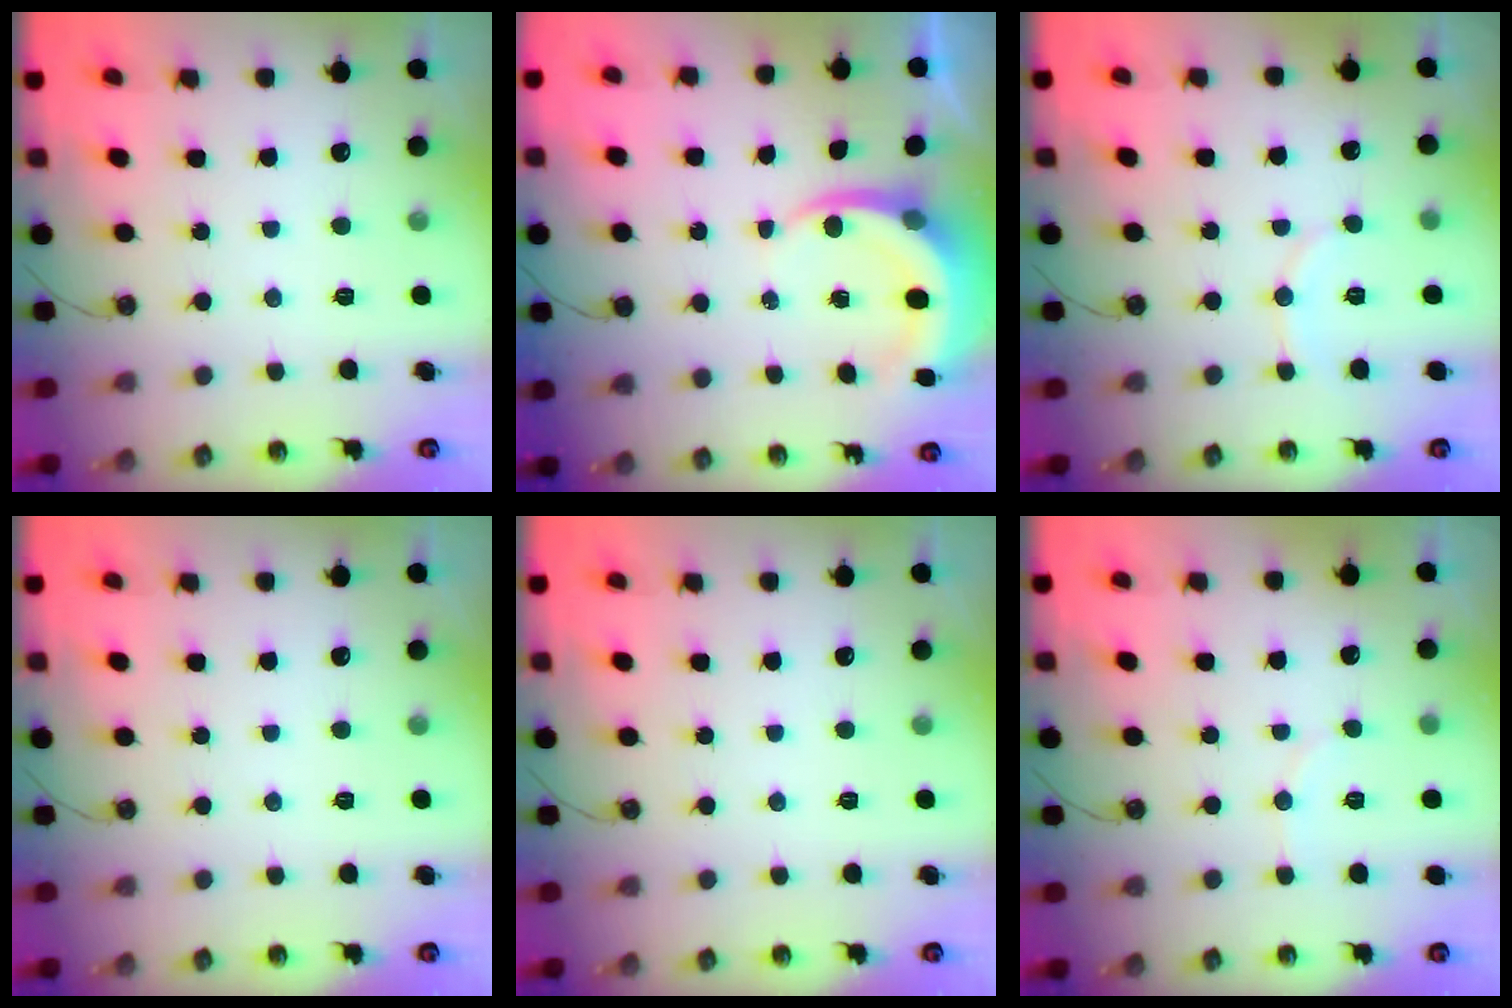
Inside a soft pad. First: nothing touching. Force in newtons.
{"total": 5.5, "press": 5.5, "slide": 0.5}
{"total": 5.3, "press": 5.2, "slide": 1.3}
{"total": 0.0}
{"total": 0.0}
{"total": 4.1, "press": 4.1, "slide": 0.8}